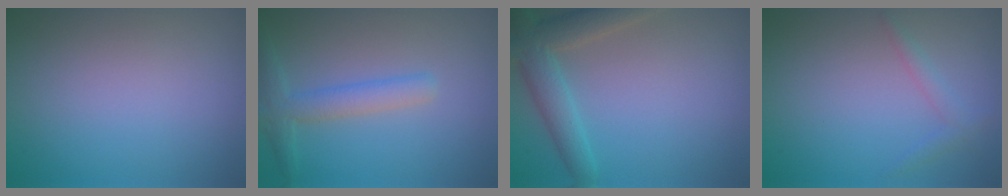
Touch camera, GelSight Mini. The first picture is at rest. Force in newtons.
{"total": 2.8, "press": 2.8, "slide": 0.1}
{"total": 4.7, "press": 4.7, "slide": 0.4}
{"total": 1.4, "press": 1.4, "slide": 0.1}